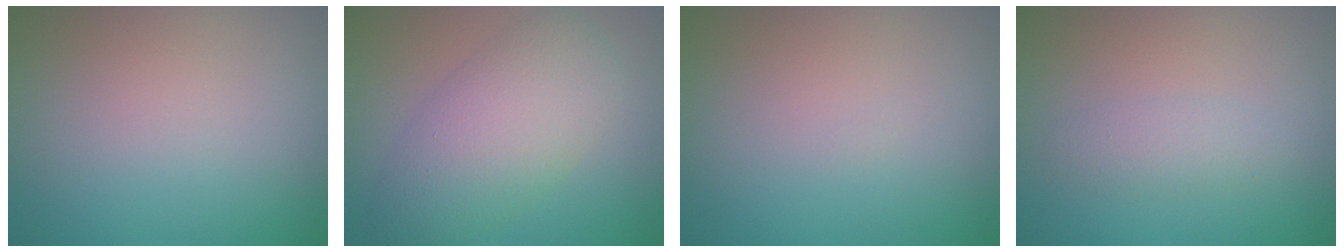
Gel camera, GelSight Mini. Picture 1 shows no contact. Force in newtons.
{"total": 6.5, "press": 6.5, "slide": 0.1}
{"total": 0.0}
{"total": 1.6, "press": 1.6, "slide": 0.1}